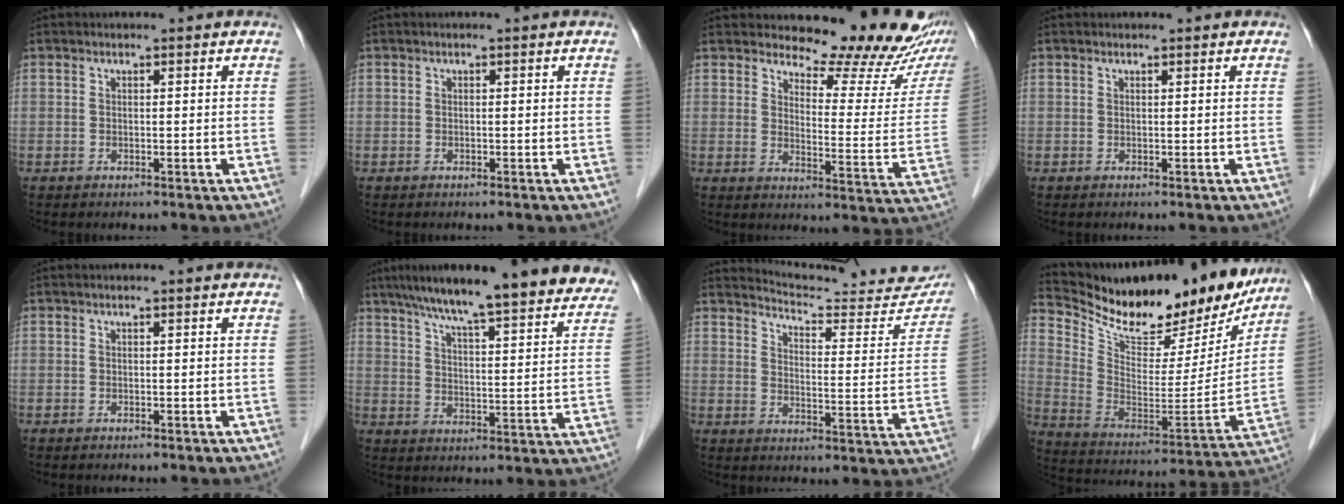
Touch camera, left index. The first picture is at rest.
{"total": 0.0}
{"total": 16.2, "force": [14.9, 2.6, 5.9], "torque": [-0.066, -0.078, 0.167]}
{"total": 0.6, "force": [0.6, 0.2, 0.1], "torque": [-0.008, 0.007, 0.012]}
{"total": 0.0}
{"total": 26.5, "force": [22.8, 3.6, 13.1], "torque": [-0.187, -0.021, 0.287]}
{"total": 19.5, "force": [18.8, 2.3, 4.3], "torque": [-0.051, -0.085, 0.222]}
{"total": 26.4, "force": [23.4, 7.1, 10.1], "torque": [-0.175, -0.038, 0.342]}